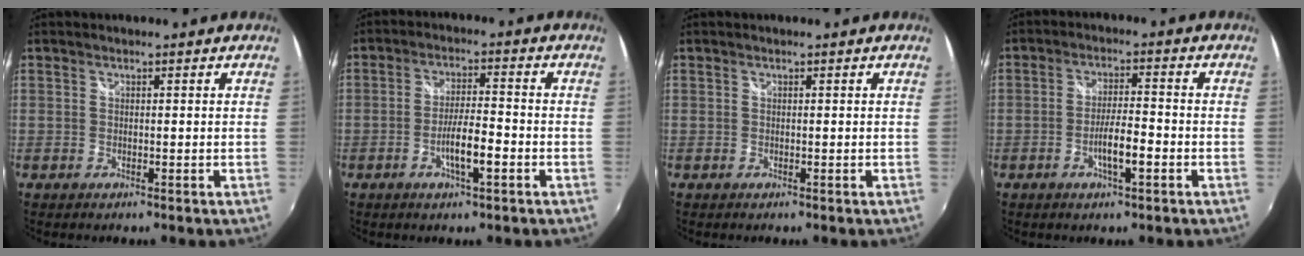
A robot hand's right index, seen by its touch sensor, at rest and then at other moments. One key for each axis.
{"total": 6.3, "fx": -2.6, "fy": 1.1, "fz": 5.6, "tx": -0.105, "ty": -0.001, "tz": -0.043}
{"total": 0.0}
{"total": 5.5, "fx": -2.3, "fy": 1.0, "fz": 4.9, "tx": -0.093, "ty": 0.000, "tz": -0.038}